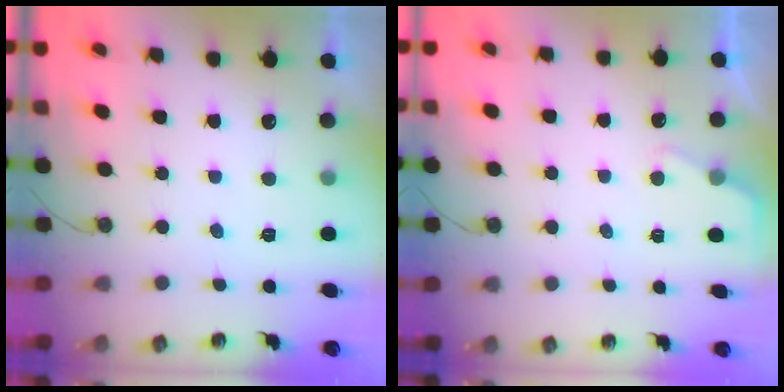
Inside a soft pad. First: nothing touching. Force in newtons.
{"total": 3.4, "press": 3.3, "slide": 0.5}